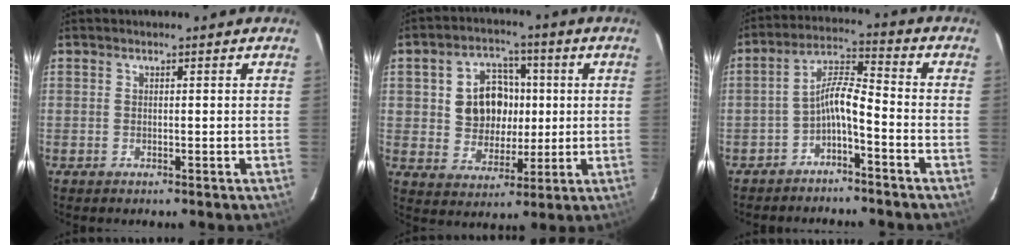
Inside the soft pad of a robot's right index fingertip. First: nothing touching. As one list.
[{"total": 10.8, "force": [1.4, 9.0, 5.7], "torque": [-0.122, 0.027, 0.039]}, {"total": 6.1, "force": [-3.8, 1.1, 4.6], "torque": [-0.108, 0.021, -0.070]}]